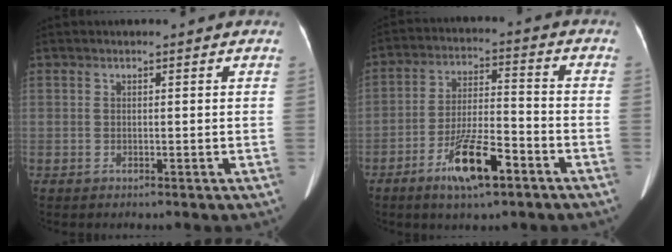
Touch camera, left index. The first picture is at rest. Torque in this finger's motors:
{"motor_torque": [1.18, 0.97, 0.19, 0.07]}